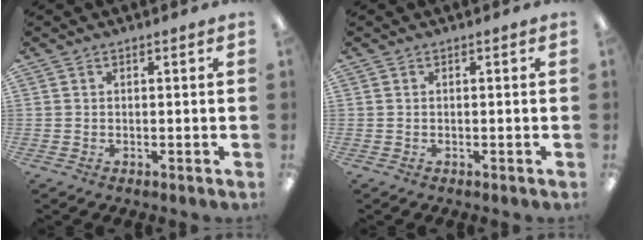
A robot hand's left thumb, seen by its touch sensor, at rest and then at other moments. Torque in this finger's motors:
{"motor_torque": [0.00, 0.00, 0.09, -0.09, 0.00]}